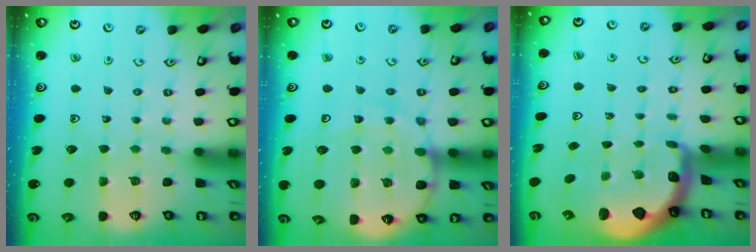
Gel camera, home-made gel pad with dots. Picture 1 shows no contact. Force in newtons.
{"total": 14.4, "press": 14.3, "slide": 1.5}
{"total": 1.9, "press": 1.8, "slide": 0.5}